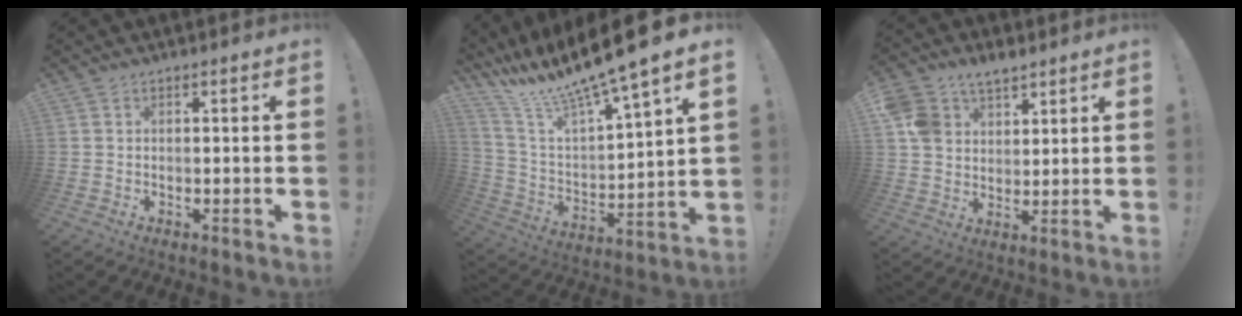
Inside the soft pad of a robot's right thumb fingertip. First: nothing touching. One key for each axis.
{"total": 14.7, "fx": 11.8, "fy": 1.2, "fz": 8.6, "tx": -0.166, "ty": -0.097, "tz": 0.193}
{"total": 8.6, "fx": 5.2, "fy": 6.2, "fz": 2.8, "tx": -0.046, "ty": -0.027, "tz": 0.106}